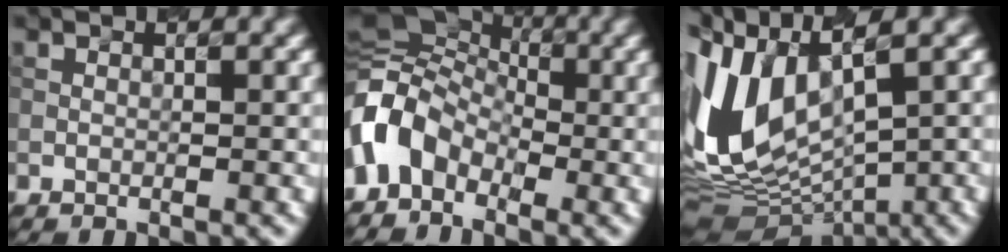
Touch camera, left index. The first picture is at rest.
{"total": 7.1, "force": [-3.1, 4.9, 4.1], "torque": [-0.076, 0.013, -0.082]}
{"total": 10.5, "force": [0.7, 6.1, 8.5], "torque": [-0.188, 0.000, 0.022]}